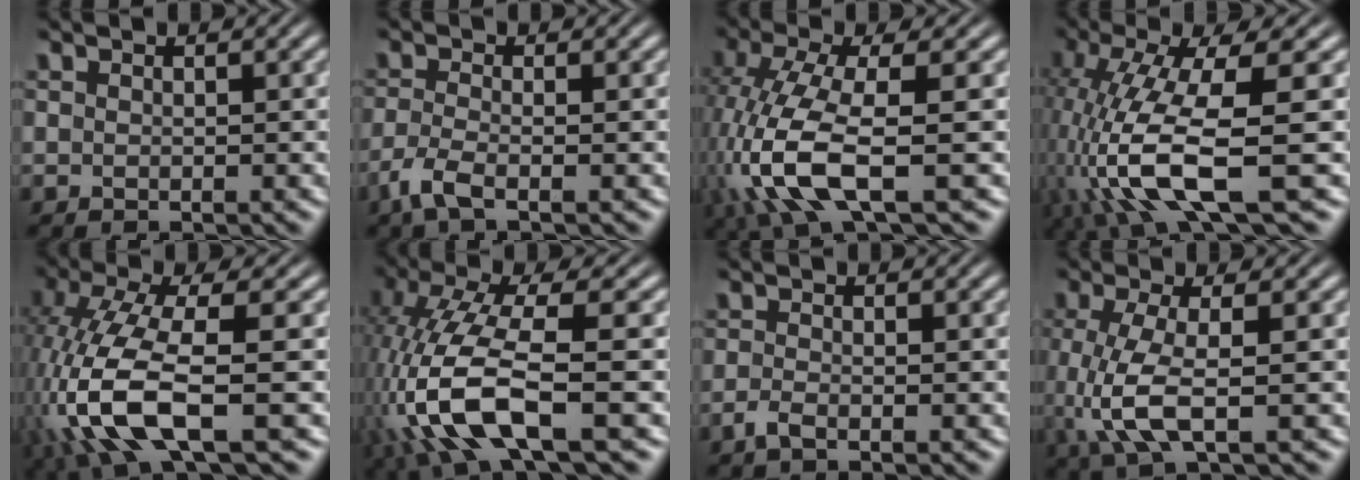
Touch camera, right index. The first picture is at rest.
{"total": 2.7, "force": [-1.8, 0.5, 1.9], "torque": [-0.049, -0.014, -0.028]}
{"total": 8.3, "force": [-1.6, 3.6, 7.3], "torque": [-0.179, -0.033, -0.010]}
{"total": 9.6, "force": [-2.2, 3.6, 8.6], "torque": [-0.190, -0.038, -0.010]}
{"total": 9.3, "force": [-2.1, 4.0, 8.1], "torque": [-0.196, -0.040, -0.012]}
{"total": 10.2, "force": [-2.5, 4.8, 8.6], "torque": [-0.203, -0.043, -0.018]}
{"total": 1.5, "force": [-1.3, 0.1, 0.7], "torque": [-0.019, -0.008, -0.024]}
{"total": 5.5, "force": [-0.9, 2.1, 5.0], "torque": [-0.129, -0.022, 0.001]}